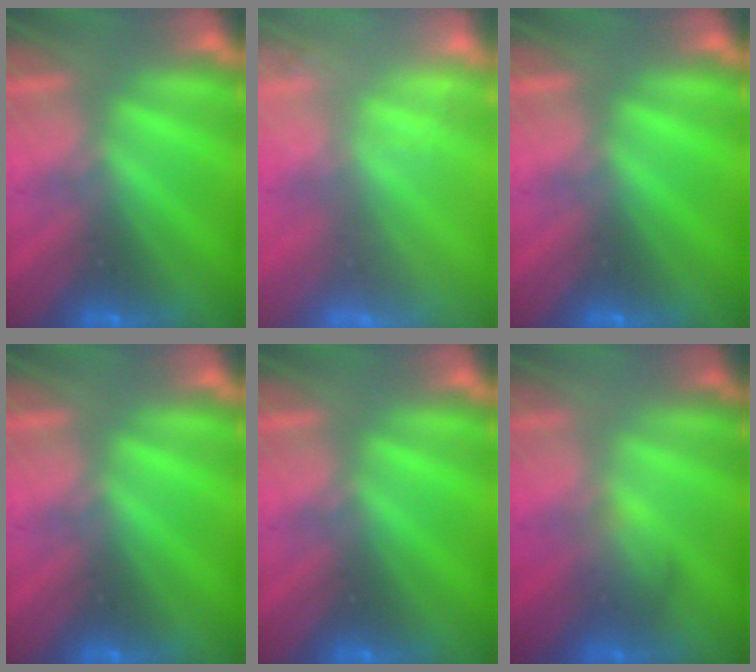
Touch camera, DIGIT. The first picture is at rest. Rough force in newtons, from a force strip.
{"total": 2.0}
{"total": 0.0}
{"total": 0.0}
{"total": 0.0}
{"total": 1.9}